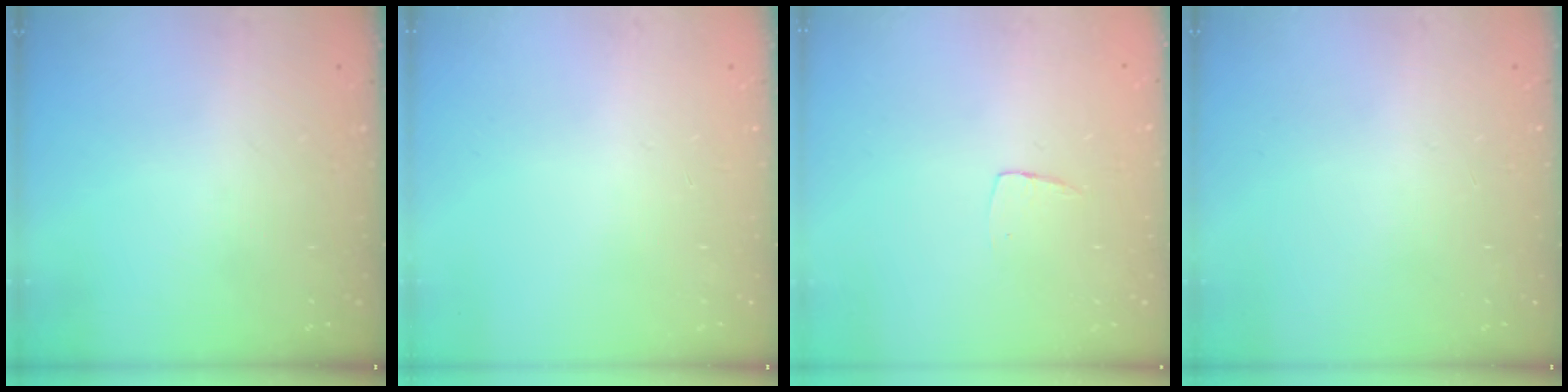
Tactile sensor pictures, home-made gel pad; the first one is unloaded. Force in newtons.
{"total": 0.0}
{"total": 3.7, "press": 3.7, "slide": 0.2}
{"total": 0.0}